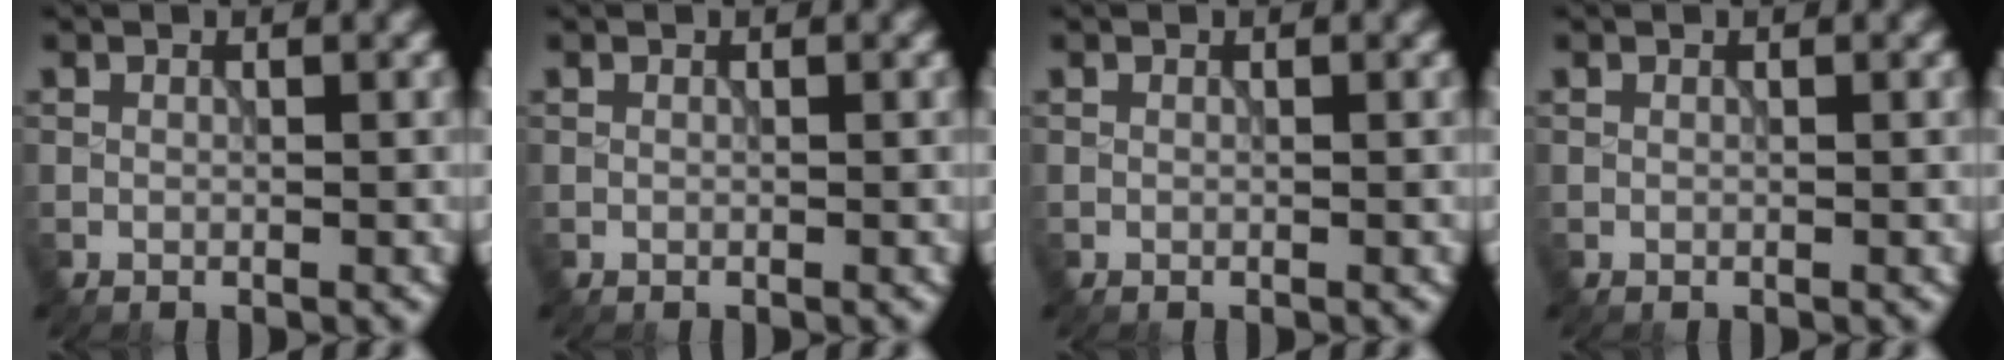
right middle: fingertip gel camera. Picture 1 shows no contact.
{"total": 0.0}
{"total": 0.0}
{"total": 0.0}